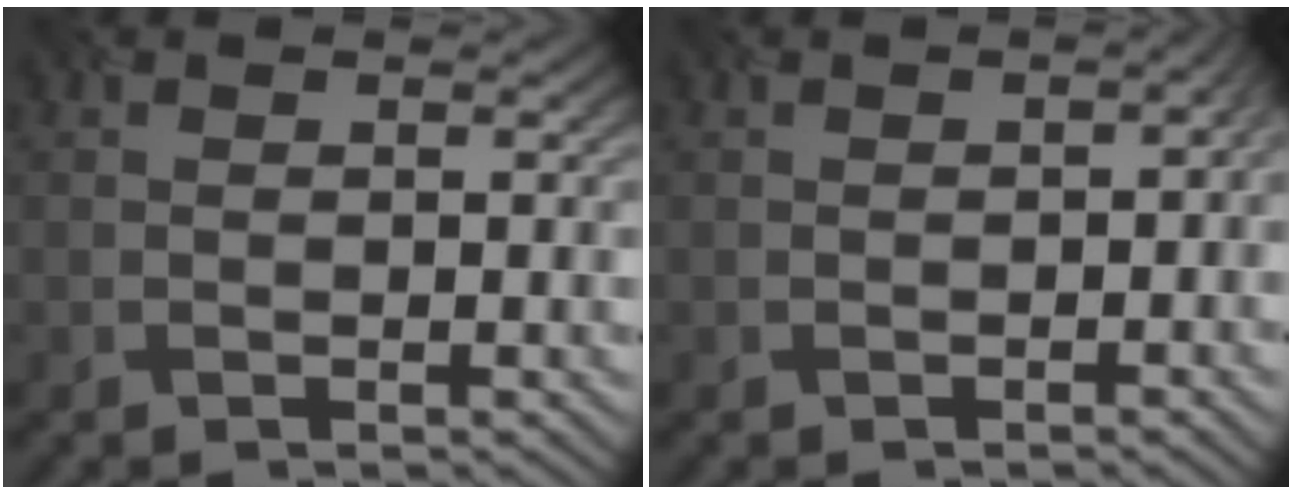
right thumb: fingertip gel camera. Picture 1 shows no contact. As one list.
[{"total": 2.6, "force": [-0.9, 1.4, 1.9], "torque": [-0.015, 0.001, 0.007]}]